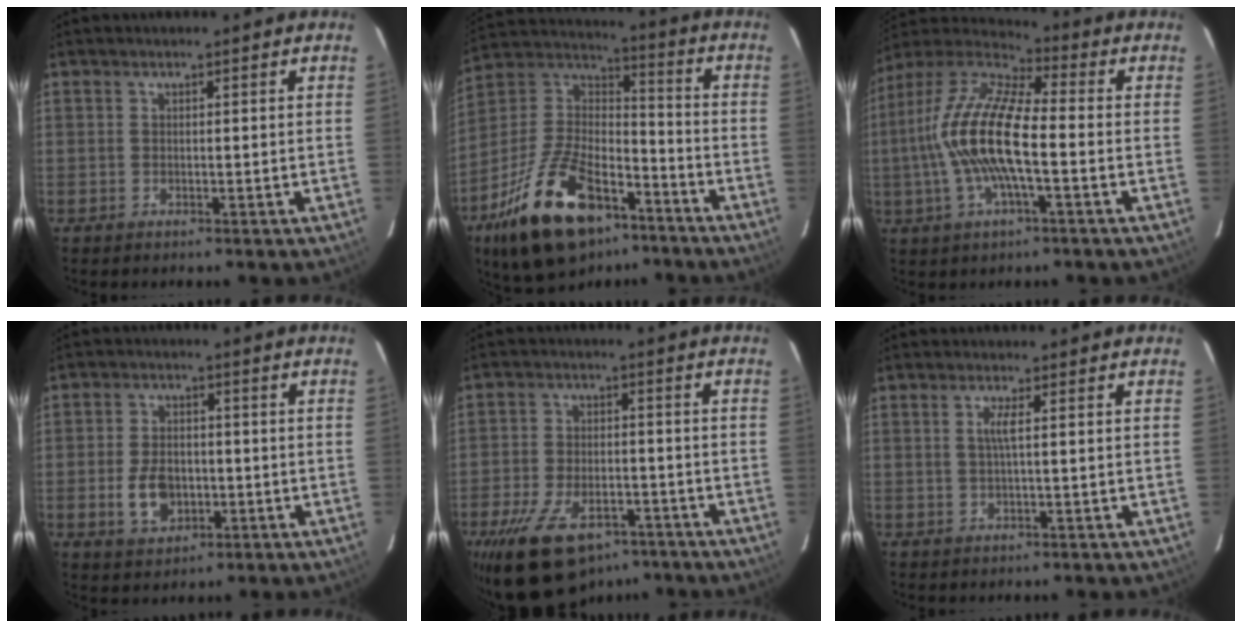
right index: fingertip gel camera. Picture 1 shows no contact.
{"total": 24.3, "force": [-14.2, 12.2, 15.5], "torque": [-0.312, -0.002, -0.235]}
{"total": 16.4, "force": [-2.0, 4.4, 15.6], "torque": [-0.309, 0.003, -0.047]}
{"total": 7.3, "force": [-2.0, 5.0, 5.0], "torque": [-0.104, 0.005, -0.026]}
{"total": 16.1, "force": [-10.9, 8.2, 8.6], "torque": [-0.189, -0.012, -0.174]}
{"total": 1.8, "force": [0.2, -0.4, 1.7], "torque": [-0.034, 0.000, 0.005]}